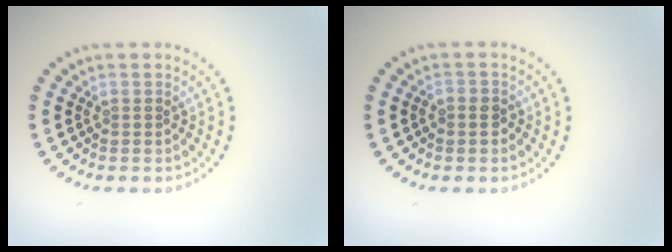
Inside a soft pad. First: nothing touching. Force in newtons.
{"total": 0.9, "press": 0.9, "slide": 0.3}